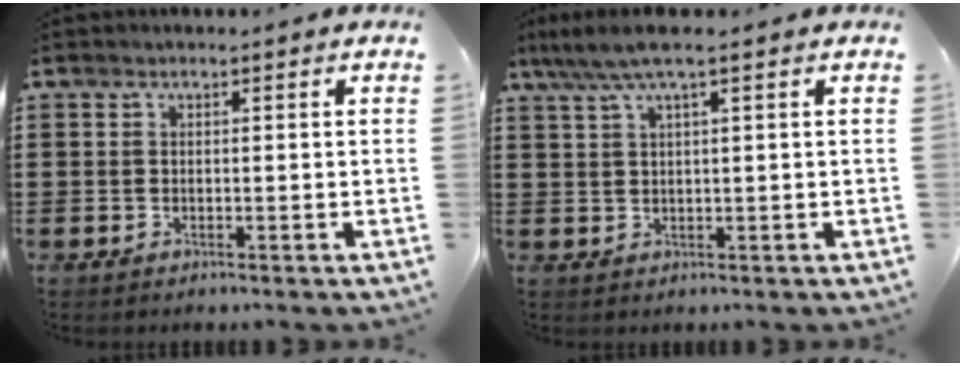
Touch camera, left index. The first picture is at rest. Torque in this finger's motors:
{"motor_torque": [1.62, -0.52, 0.56, 0.16]}